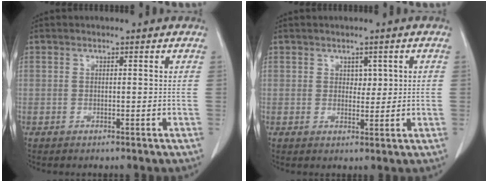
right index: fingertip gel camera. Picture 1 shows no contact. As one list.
[{"total": 2.0, "force": [0.6, 1.3, 1.4], "torque": [-0.013, -0.002, 0.011]}]